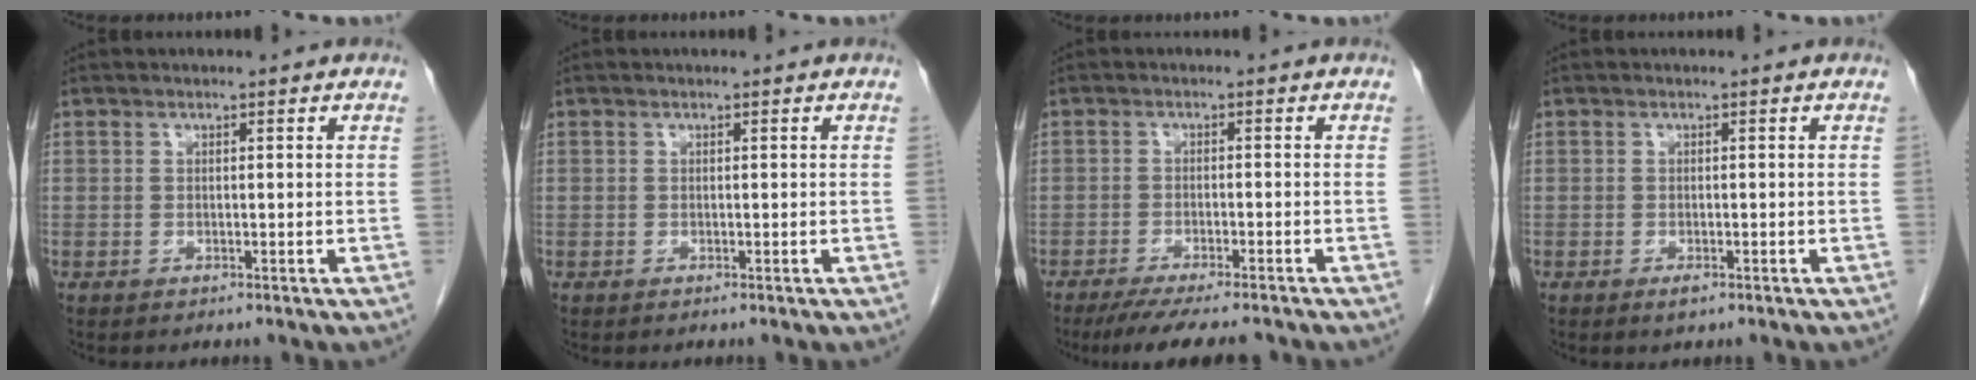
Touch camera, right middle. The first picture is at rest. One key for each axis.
{"total": 0.0}
{"total": 10.0, "fx": -8.6, "fy": 1.3, "fz": 5.0, "tx": -0.069, "ty": -0.016, "tz": -0.126}
{"total": 1.0, "fx": -0.6, "fy": 0.3, "fz": 0.8, "tx": -0.012, "ty": -0.001, "tz": -0.007}